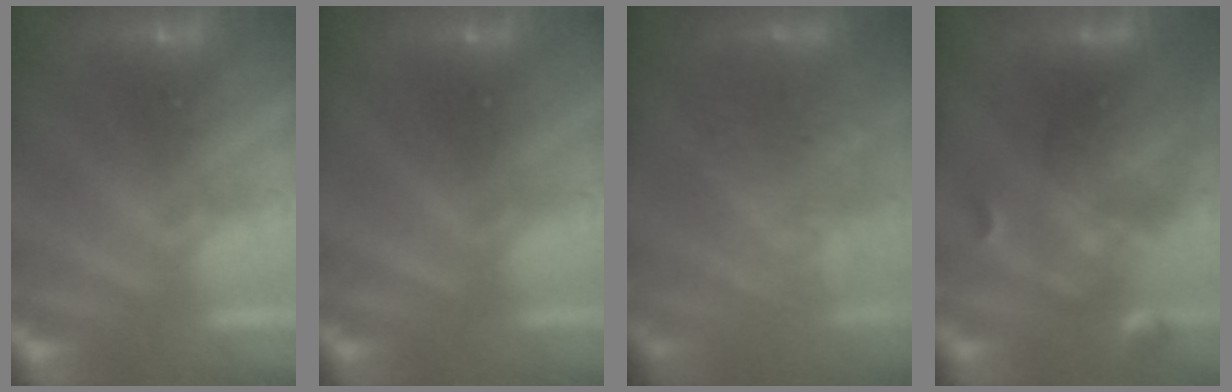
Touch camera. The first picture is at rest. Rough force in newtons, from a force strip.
{"total": 2.1}
{"total": 3.2}
{"total": 5.7}